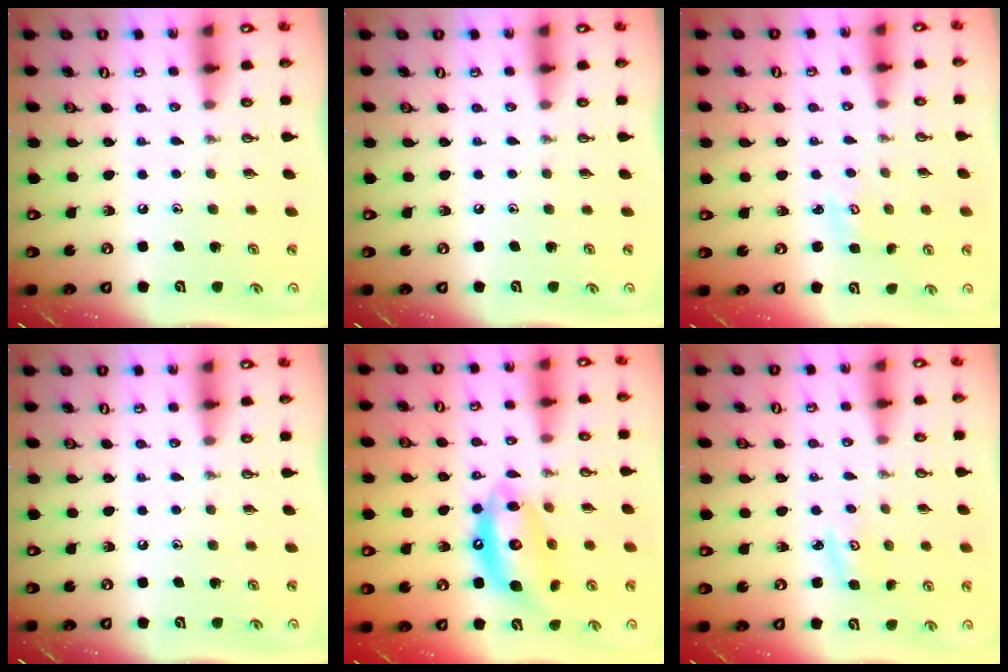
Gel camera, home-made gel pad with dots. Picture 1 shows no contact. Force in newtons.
{"total": 0.0}
{"total": 1.9, "press": 1.9, "slide": 0.2}
{"total": 0.0}
{"total": 14.6, "press": 14.5, "slide": 1.8}
{"total": 2.9, "press": 2.9, "slide": 0.3}